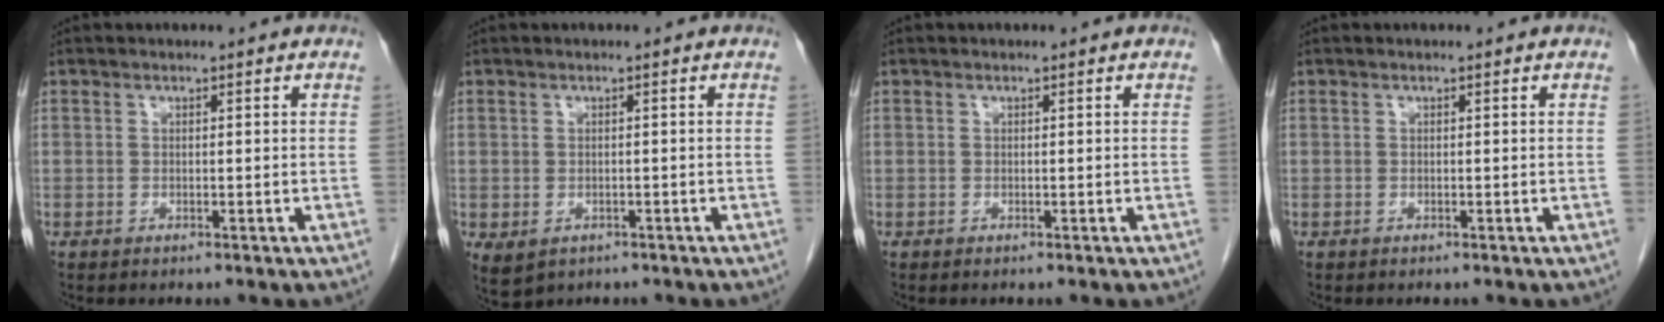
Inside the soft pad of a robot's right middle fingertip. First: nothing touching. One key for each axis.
{"total": 3.7, "fx": -1.8, "fy": 2.7, "fz": 1.9, "tx": -0.034, "ty": -0.006, "tz": -0.017}
{"total": 0.0}
{"total": 0.0}